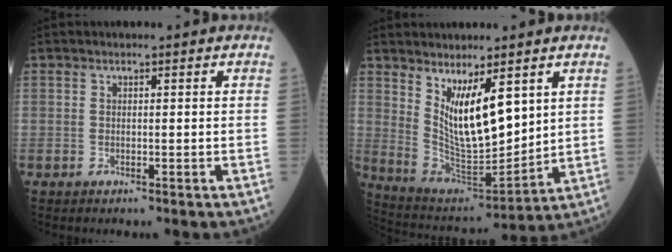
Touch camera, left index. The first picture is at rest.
{"total": 10.9, "force": [4.4, 3.0, 9.5], "torque": [-0.176, -0.017, 0.098]}